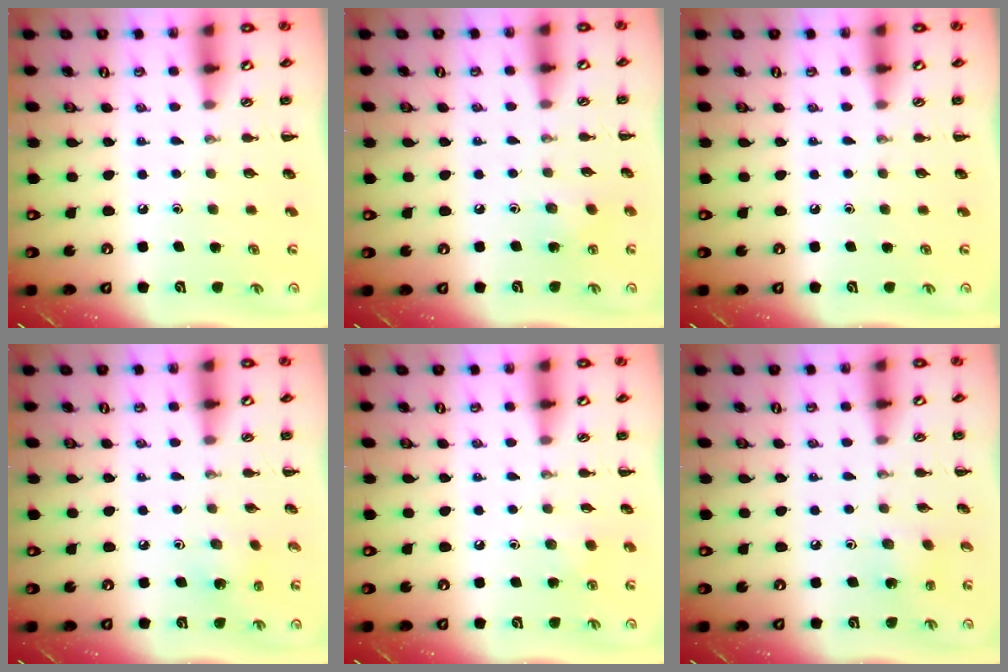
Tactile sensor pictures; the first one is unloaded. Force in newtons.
{"total": 3.9, "press": 3.8, "slide": 1.1}
{"total": 0.0}
{"total": 2.1, "press": 2.0, "slide": 0.7}
{"total": 2.4, "press": 2.3, "slide": 0.8}
{"total": 1.6, "press": 1.5, "slide": 0.5}